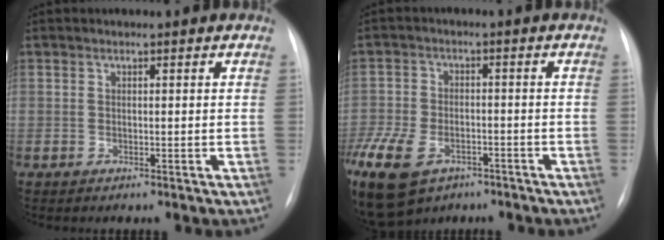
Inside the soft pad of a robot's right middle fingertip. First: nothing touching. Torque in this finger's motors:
{"motor_torque": [1.08, -1.06, 1.05, 0.21]}